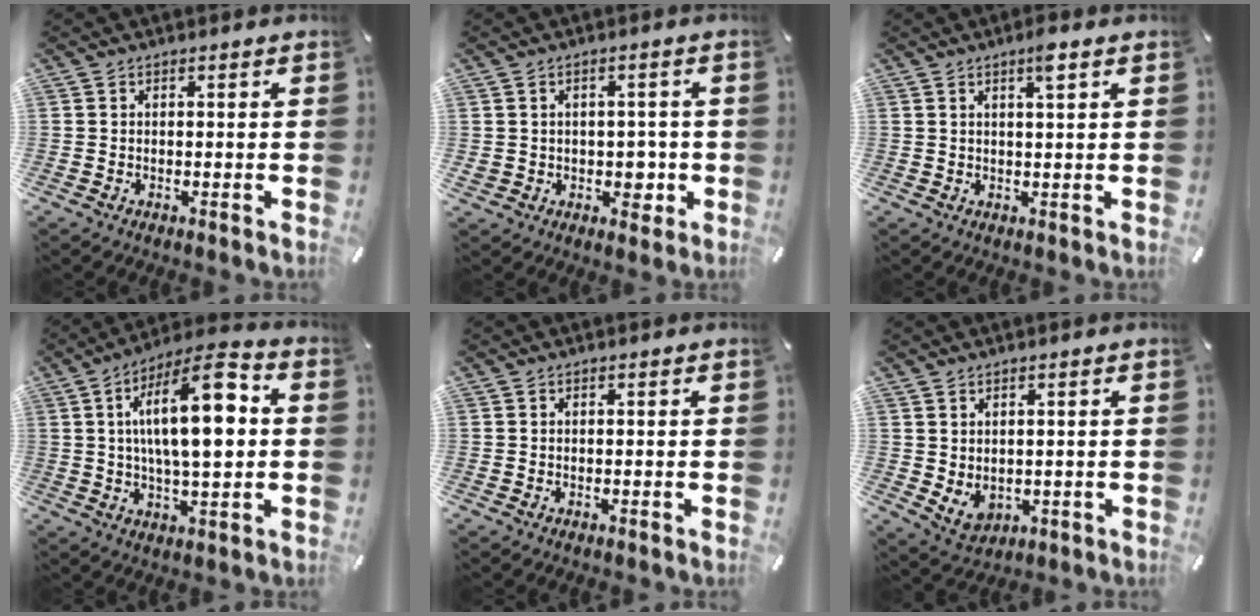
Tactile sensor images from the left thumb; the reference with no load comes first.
{"total": 5.1, "force": [-0.3, 4.5, 2.4], "torque": [-0.034, 0.005, -0.004]}
{"total": 3.2, "force": [1.8, 0.3, 2.6], "torque": [-0.048, -0.002, 0.027]}
{"total": 18.0, "force": [2.6, 6.8, 16.4], "torque": [-0.277, -0.006, 0.034]}
{"total": 0.0}
{"total": 4.1, "force": [1.2, 3.6, 1.6], "torque": [-0.031, -0.013, 0.020]}